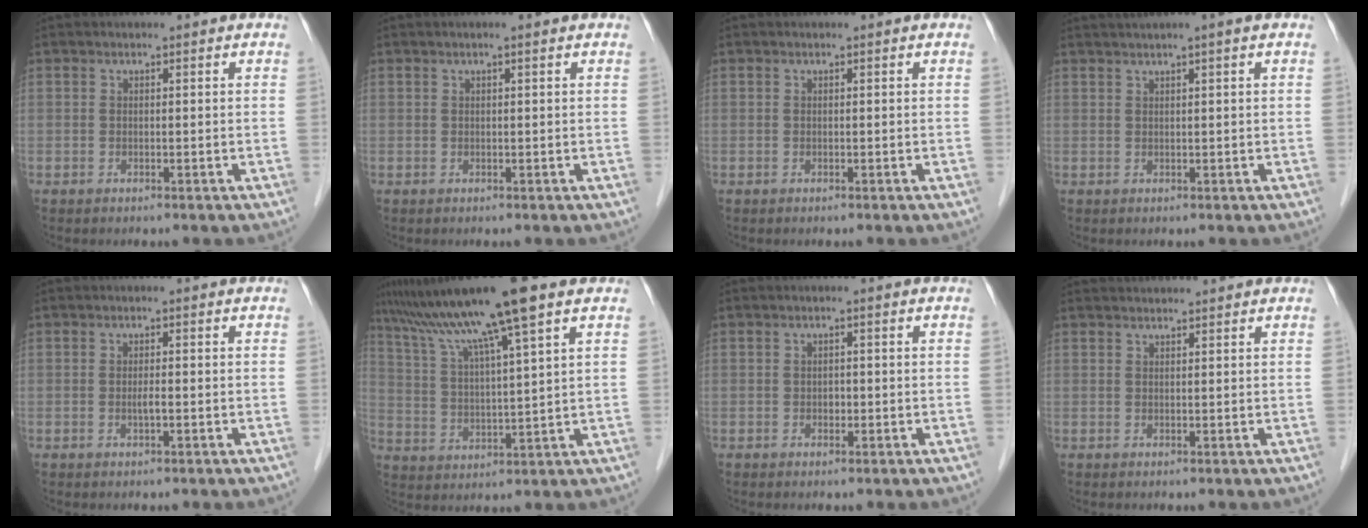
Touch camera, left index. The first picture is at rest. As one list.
[{"total": 0.7, "force": [0.4, -0.1, 0.6], "torque": [-0.014, 0.001, 0.008]}, {"total": 0.0}, {"total": 3.1, "force": [2.2, -0.7, 2.1], "torque": [-0.037, 0.017, 0.041]}, {"total": 1.2, "force": [-0.3, 0.1, 1.2], "torque": [-0.025, -0.001, -0.005]}, {"total": 13.8, "force": [9.4, -1.0, 10.0], "torque": [-0.174, 0.023, 0.159]}, {"total": 1.0, "force": [-0.2, 0.7, 0.7], "torque": [-0.010, 0.003, -0.004]}, {"total": 4.7, "force": [4.6, 0.1, 1.1], "torque": [-0.014, 0.037, 0.062]}]